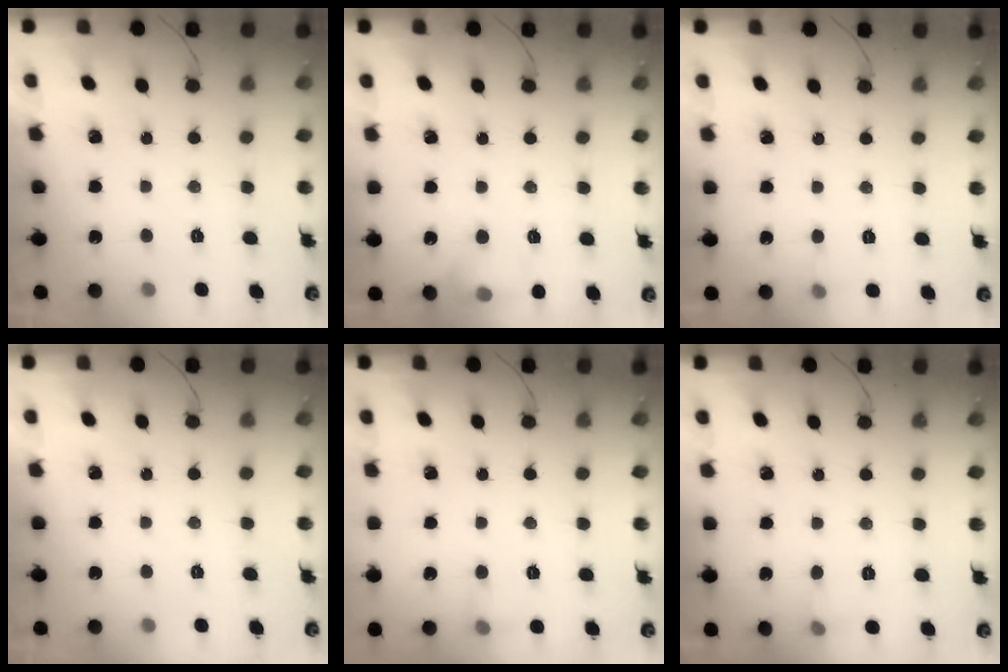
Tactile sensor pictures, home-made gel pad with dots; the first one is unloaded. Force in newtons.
{"total": 9.0, "press": 8.9, "slide": 1.2}
{"total": 2.5, "press": 2.3, "slide": 1.1}
{"total": 0.0}
{"total": 6.9, "press": 6.8, "slide": 1.3}
{"total": 3.9, "press": 3.8, "slide": 1.2}